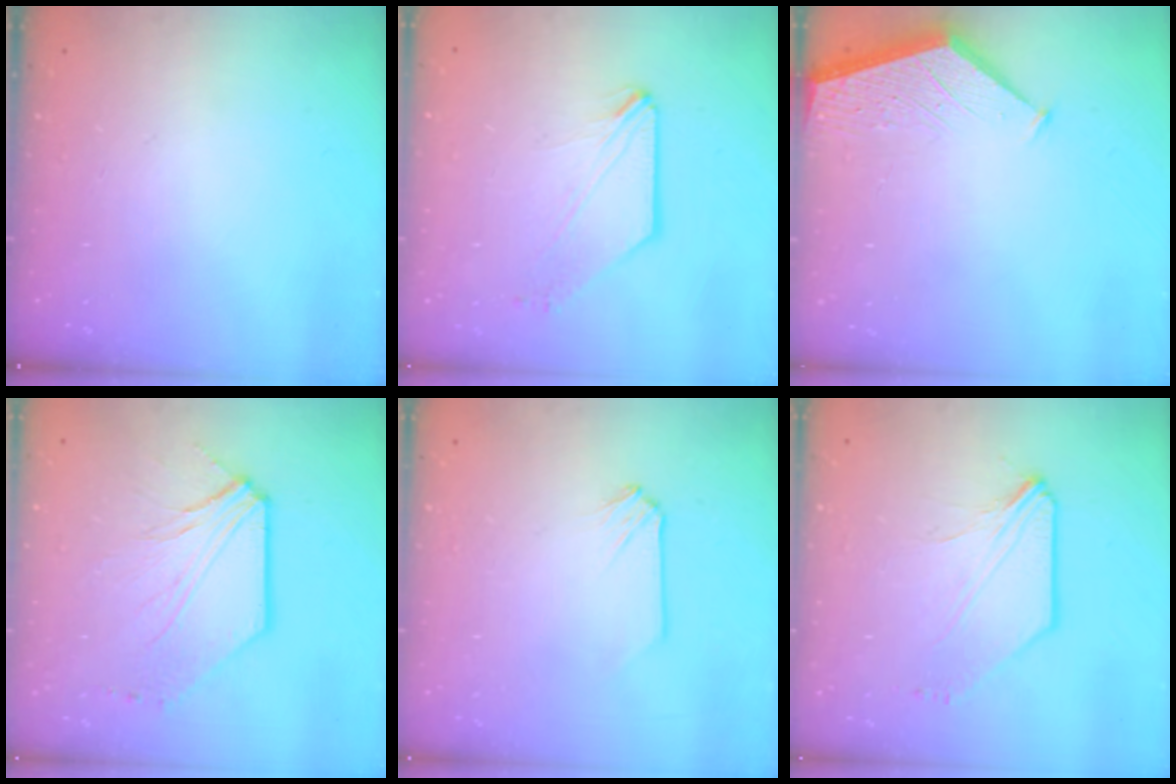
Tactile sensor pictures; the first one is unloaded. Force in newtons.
{"total": 0.6, "press": 0.5, "slide": 0.2}
{"total": 1.9, "press": 1.9, "slide": 0.2}
{"total": 8.2, "press": 8.2, "slide": 1.1}
{"total": 0.0}
{"total": 5.4, "press": 5.3, "slide": 1.0}